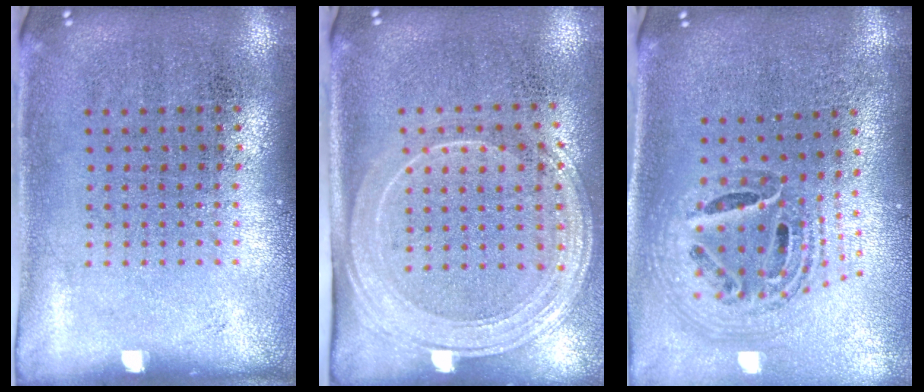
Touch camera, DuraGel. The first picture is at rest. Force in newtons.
{"total": 2.2, "press": 1.8, "slide": 1.2}
{"total": 1.5, "press": 1.3, "slide": 0.8}